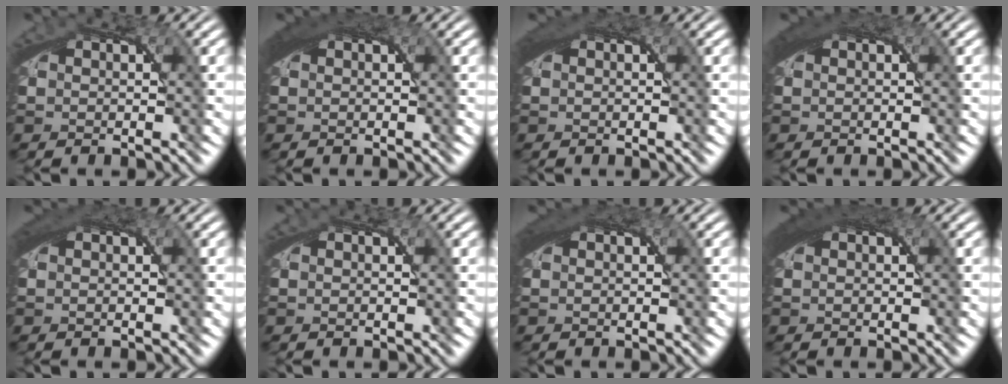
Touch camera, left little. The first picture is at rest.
{"total": 2.7, "force": [1.0, 1.3, 2.2], "torque": [-0.041, 0.000, 0.016]}
{"total": 1.8, "force": [0.7, 0.9, 1.4], "torque": [-0.027, -0.001, 0.011]}
{"total": 2.4, "force": [0.9, 1.1, 1.9], "torque": [-0.037, -0.001, 0.016]}
{"total": 1.7, "force": [0.7, 0.9, 1.3], "torque": [-0.025, 0.000, 0.011]}
{"total": 0.0}
{"total": 1.9, "force": [0.8, 0.9, 1.5], "torque": [-0.030, -0.002, 0.013]}
{"total": 3.0, "force": [1.1, 1.4, 2.4], "torque": [-0.043, 0.000, 0.018]}